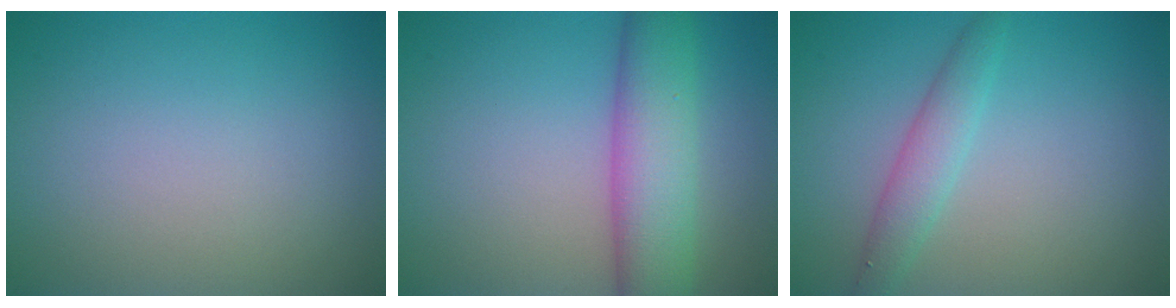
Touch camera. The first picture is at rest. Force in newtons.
{"total": 6.8, "press": 6.8, "slide": 0.2}
{"total": 2.4, "press": 2.4, "slide": 0.1}